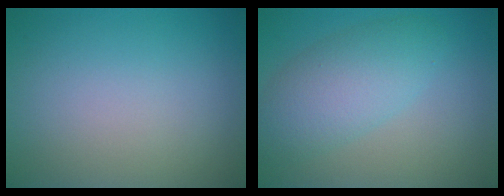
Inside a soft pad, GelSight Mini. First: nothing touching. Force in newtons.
{"total": 5.0, "press": 5.0, "slide": 0.3}